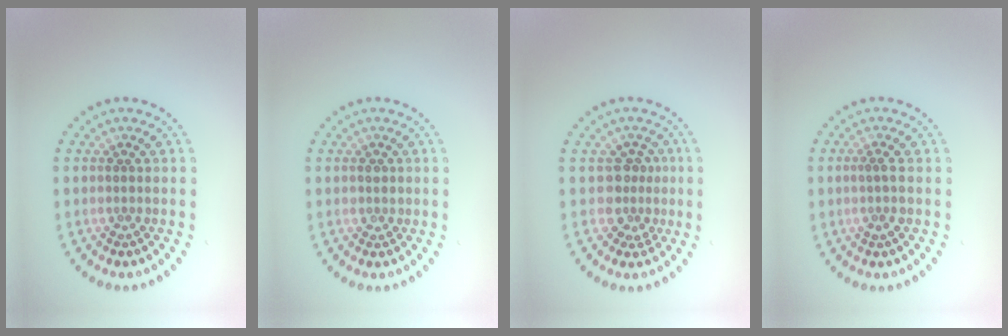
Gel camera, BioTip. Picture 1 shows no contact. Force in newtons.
{"total": 0.9, "press": 0.9, "slide": 0.3}
{"total": 2.6, "press": 1.9, "slide": 1.7}
{"total": 1.2, "press": 1.0, "slide": 0.7}